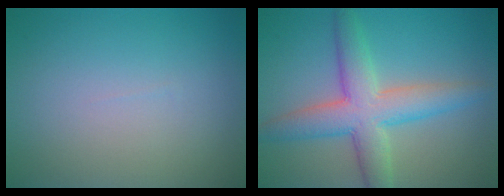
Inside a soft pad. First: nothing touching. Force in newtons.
{"total": 6.4, "press": 6.4, "slide": 0.2}